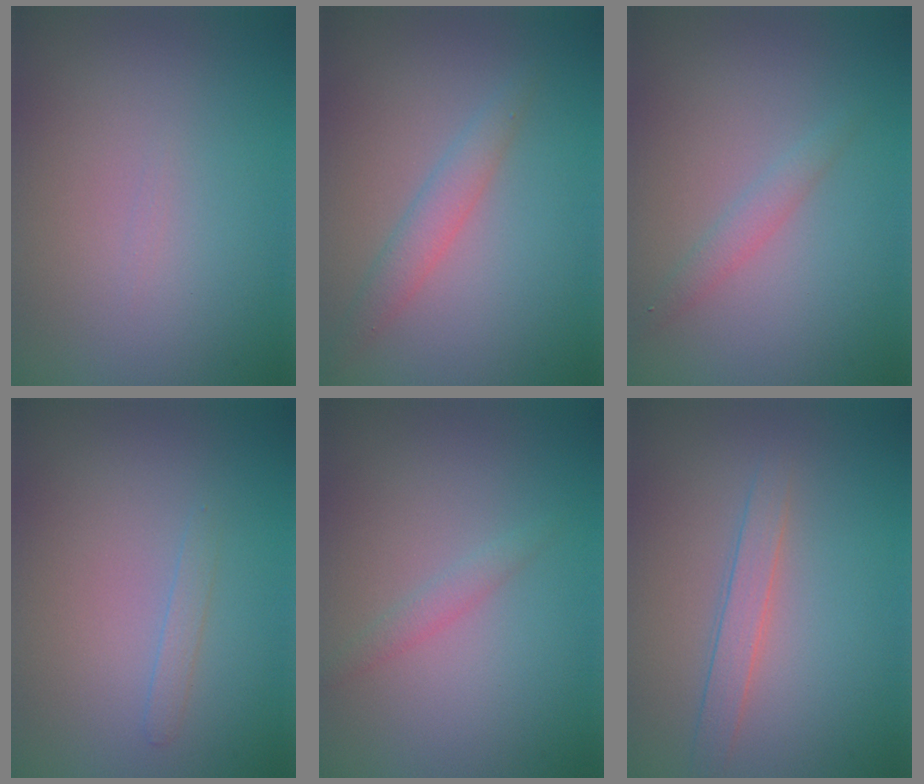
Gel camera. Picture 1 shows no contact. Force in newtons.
{"total": 2.1, "press": 2.1, "slide": 0.1}
{"total": 1.4, "press": 1.4, "slide": 0.0}
{"total": 0.8, "press": 0.8, "slide": 0.0}
{"total": 1.1, "press": 1.1, "slide": 0.0}
{"total": 1.9, "press": 1.9, "slide": 0.1}